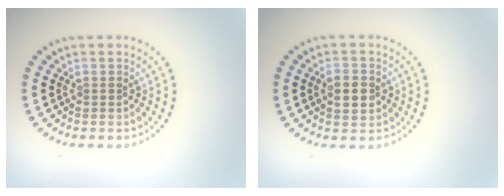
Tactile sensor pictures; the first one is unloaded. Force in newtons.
{"total": 2.8, "press": 2.8, "slide": 0.1}